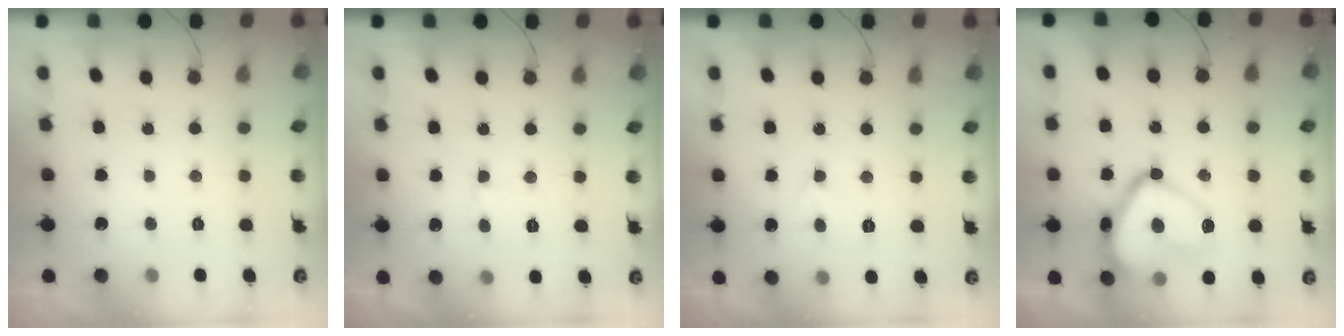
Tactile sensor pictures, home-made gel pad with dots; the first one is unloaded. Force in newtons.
{"total": 2.8, "press": 2.8, "slide": 0.2}
{"total": 3.8, "press": 3.8, "slide": 0.3}
{"total": 18.5, "press": 18.5, "slide": 1.6}